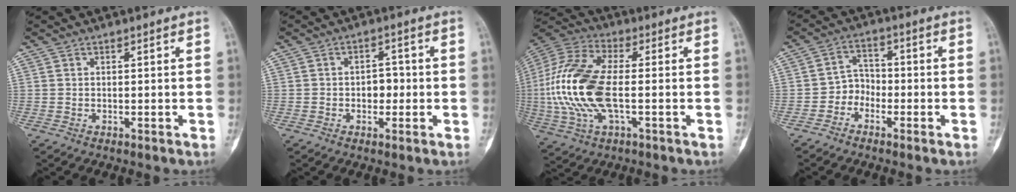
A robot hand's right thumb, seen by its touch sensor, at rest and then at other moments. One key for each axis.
{"total": 3.8, "fx": -0.5, "fy": 2.7, "fz": 2.6, "tx": -0.018, "ty": 0.013, "tz": -0.011}
{"total": 19.0, "fx": -1.7, "fy": 8.5, "fz": 16.8, "tx": -0.381, "ty": 0.014, "tz": -0.031}
{"total": 4.3, "fx": -2.3, "fy": 3.4, "fz": 1.3, "tx": 0.007, "ty": 0.024, "tz": -0.055}